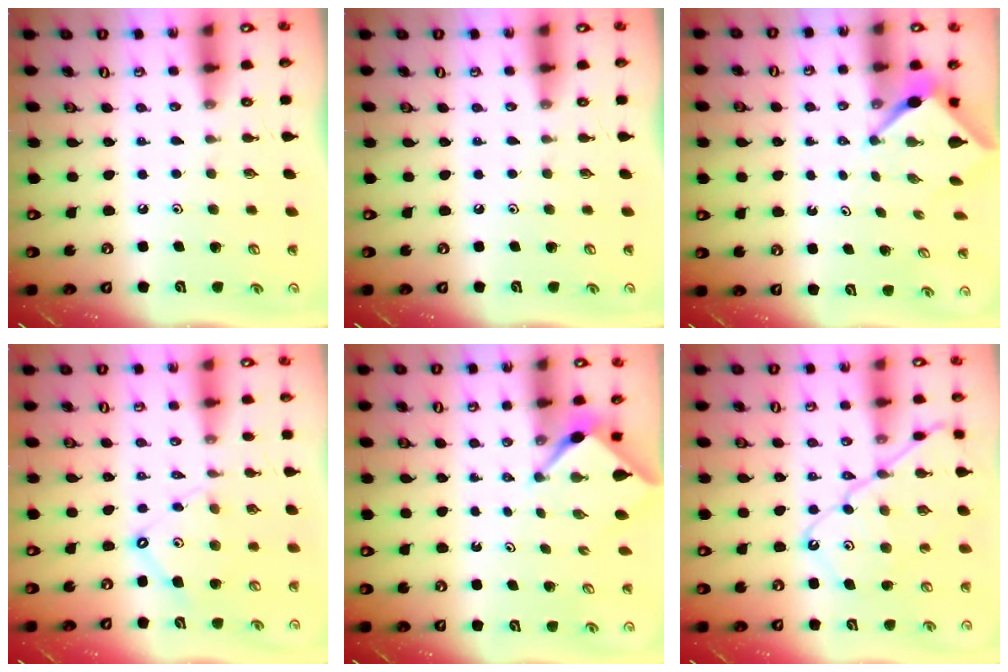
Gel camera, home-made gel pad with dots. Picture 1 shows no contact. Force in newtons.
{"total": 0.0}
{"total": 3.3, "press": 3.3, "slide": 0.2}
{"total": 8.3, "press": 8.2, "slide": 0.7}
{"total": 2.1, "press": 2.1, "slide": 0.3}
{"total": 14.1, "press": 14.0, "slide": 1.4}